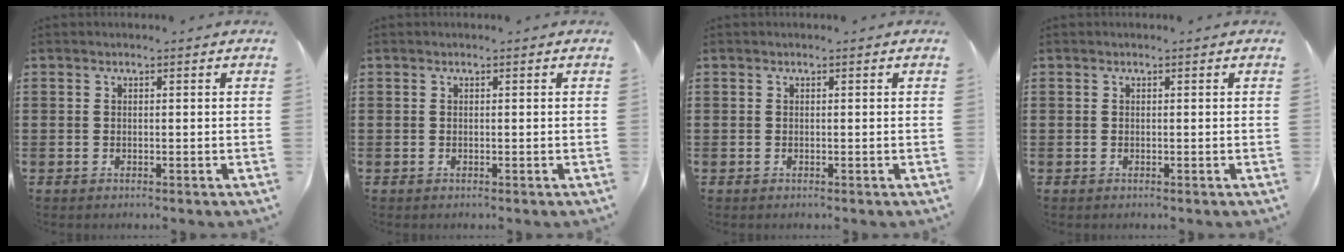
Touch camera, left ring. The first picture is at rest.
{"total": 0.0}
{"total": 0.0}
{"total": 0.0}